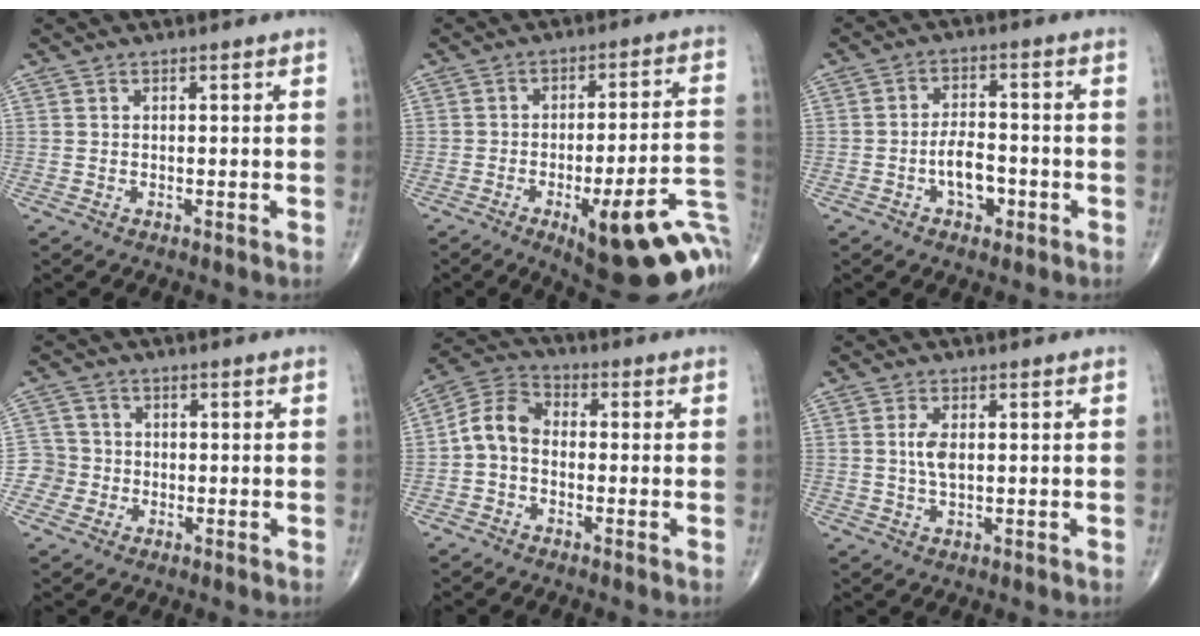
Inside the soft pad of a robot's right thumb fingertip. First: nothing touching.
{"total": 23.1, "force": [-8.9, 6.7, 20.2], "torque": [-0.194, 0.041, -0.102]}
{"total": 6.0, "force": [-2.2, 3.5, 4.3], "torque": [-0.056, 0.022, -0.039]}
{"total": 4.8, "force": [-1.5, 4.6, -0.1], "torque": [0.031, 0.014, -0.037]}
{"total": 6.9, "force": [-1.2, 4.9, 4.7], "torque": [-0.079, 0.028, -0.041]}
{"total": 3.5, "force": [0.4, 1.6, 3.1], "torque": [-0.066, -0.001, 0.010]}